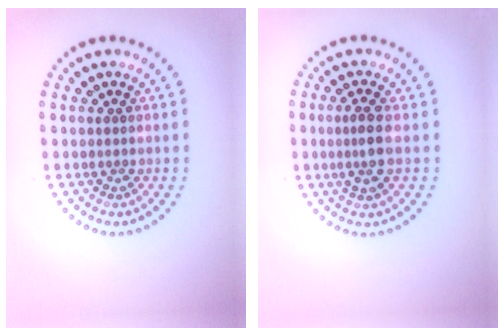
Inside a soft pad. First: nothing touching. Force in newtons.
{"total": 2.4, "press": 2.2, "slide": 1.0}